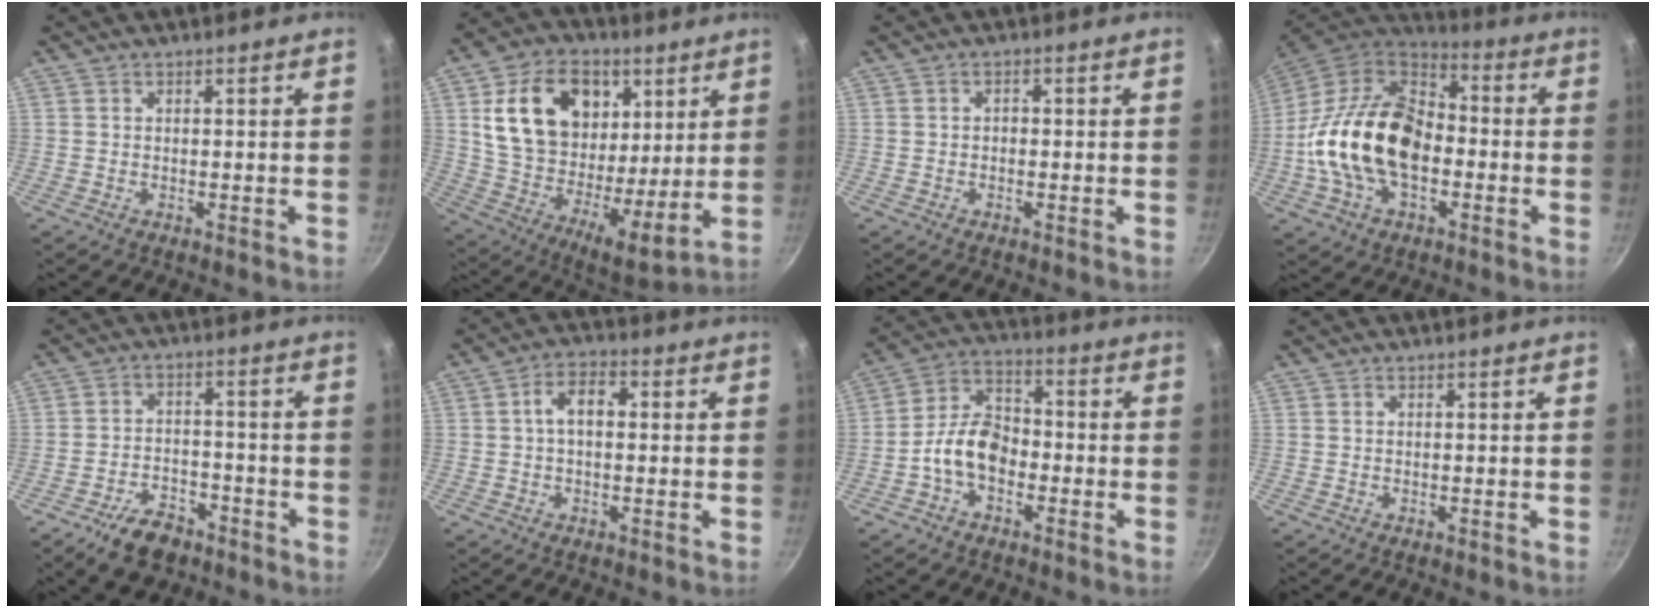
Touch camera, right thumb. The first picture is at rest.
{"total": 23.5, "force": [8.8, 15.7, 15.2], "torque": [-0.237, -0.029, 0.146]}
{"total": 1.1, "force": [-0.3, 0.8, 0.7], "torque": [-0.010, 0.005, -0.006]}
{"total": 22.4, "force": [-3.1, 14.5, 16.8], "torque": [-0.286, 0.037, -0.067]}
{"total": 8.6, "force": [-5.8, 4.7, 4.2], "torque": [-0.061, 0.045, -0.094]}
{"total": 5.8, "force": [0.5, 3.5, 4.6], "torque": [-0.069, 0.017, 0.000]}
{"total": 9.4, "force": [-3.0, 6.3, 6.4], "torque": [-0.088, 0.041, -0.070]}
{"total": 0.0}